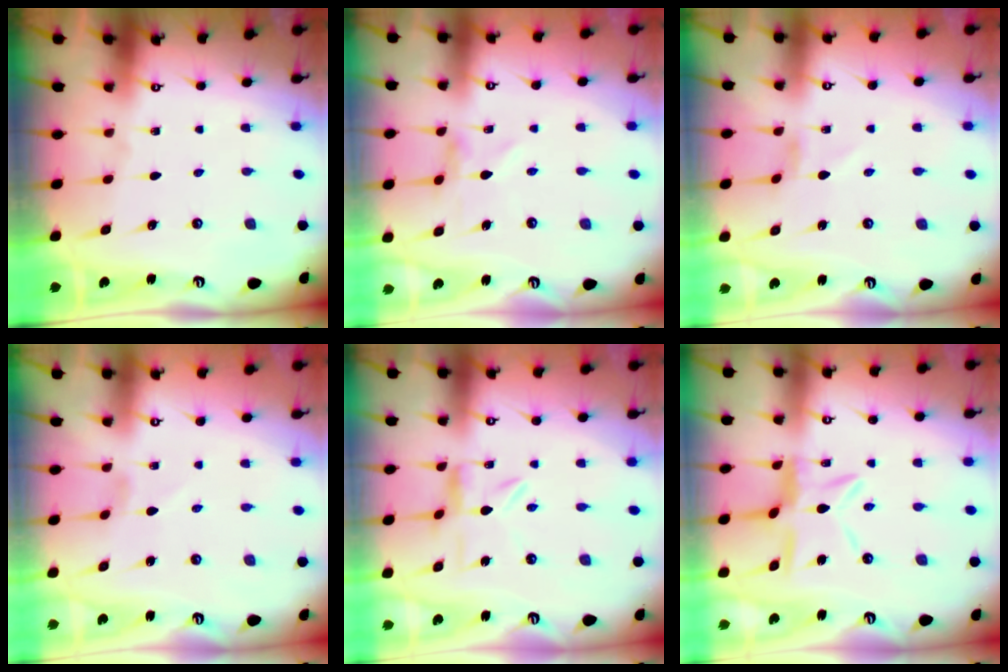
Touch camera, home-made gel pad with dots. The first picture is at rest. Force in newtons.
{"total": 0.0}
{"total": 0.0}
{"total": 0.8, "press": 0.8, "slide": 0.2}
{"total": 3.1, "press": 3.1, "slide": 0.3}
{"total": 10.2, "press": 10.2, "slide": 0.7}